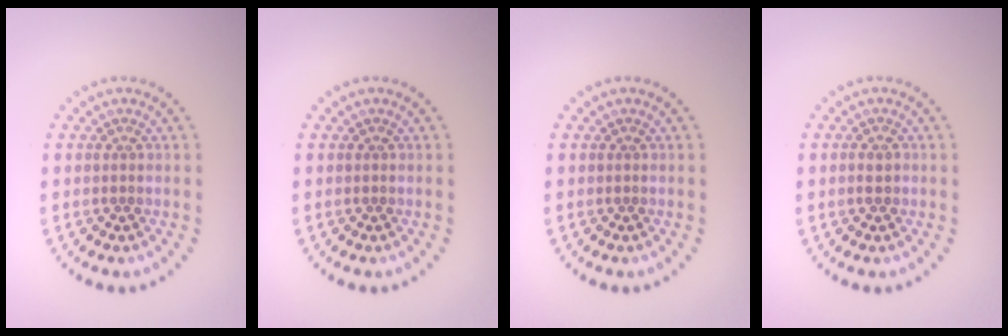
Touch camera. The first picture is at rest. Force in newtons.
{"total": 0.0}
{"total": 0.0}
{"total": 1.1, "press": 1.0, "slide": 0.3}